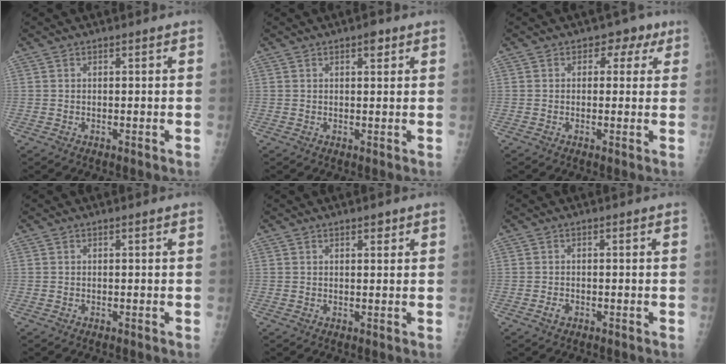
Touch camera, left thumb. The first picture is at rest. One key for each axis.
{"total": 2.1, "fx": 1.2, "fy": 0.9, "fz": 1.4, "tx": -0.013, "ty": -0.004, "tz": 0.015}
{"total": 4.4, "fx": 1.8, "fy": 3.4, "fz": 2.2, "tx": 0.013, "ty": 0.001, "tz": 0.013}
{"total": 0.0}
{"total": 1.5, "fx": 1.0, "fy": 0.7, "fz": 0.9, "tx": -0.004, "ty": -0.004, "tz": 0.013}
{"total": 1.3, "fx": -0.6, "fy": 0.8, "fz": 0.7, "tx": -0.012, "ty": 0.001, "tz": -0.011}